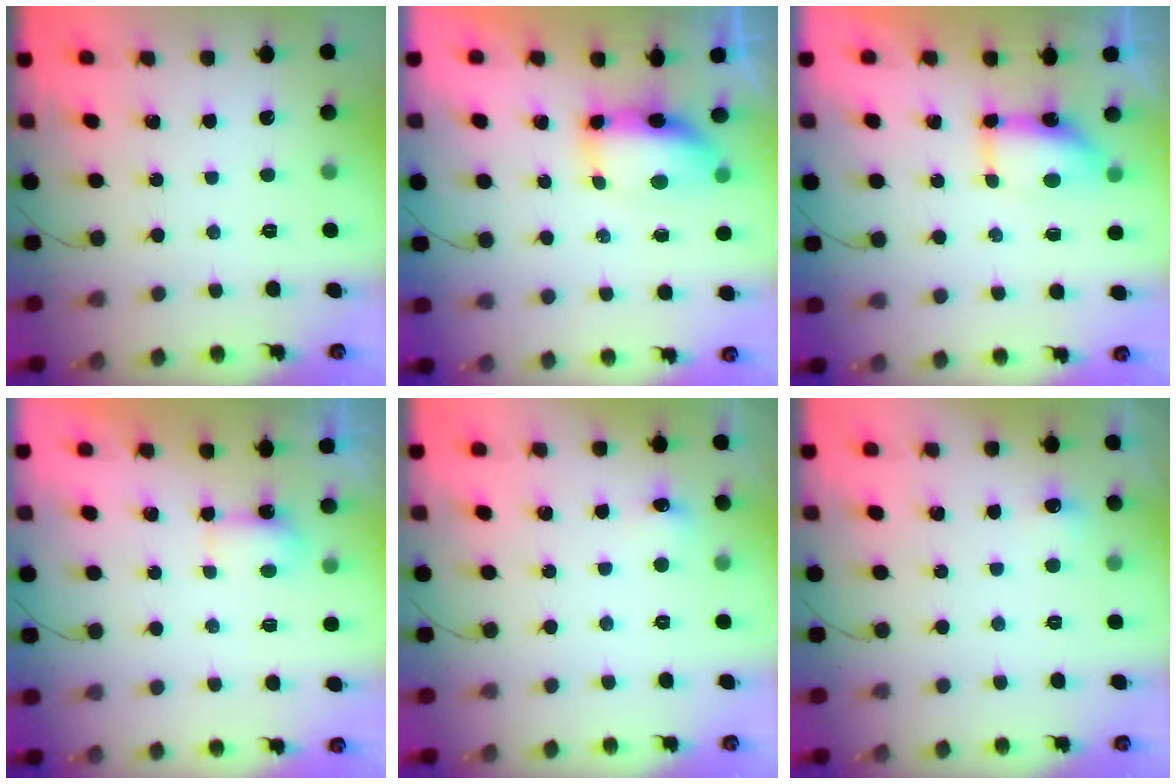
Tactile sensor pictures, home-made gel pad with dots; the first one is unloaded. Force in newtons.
{"total": 7.9, "press": 7.8, "slide": 1.1}
{"total": 7.1, "press": 7.1, "slide": 0.5}
{"total": 4.2, "press": 4.0, "slide": 1.1}
{"total": 5.1, "press": 4.9, "slide": 1.3}
{"total": 5.0, "press": 4.8, "slide": 1.5}